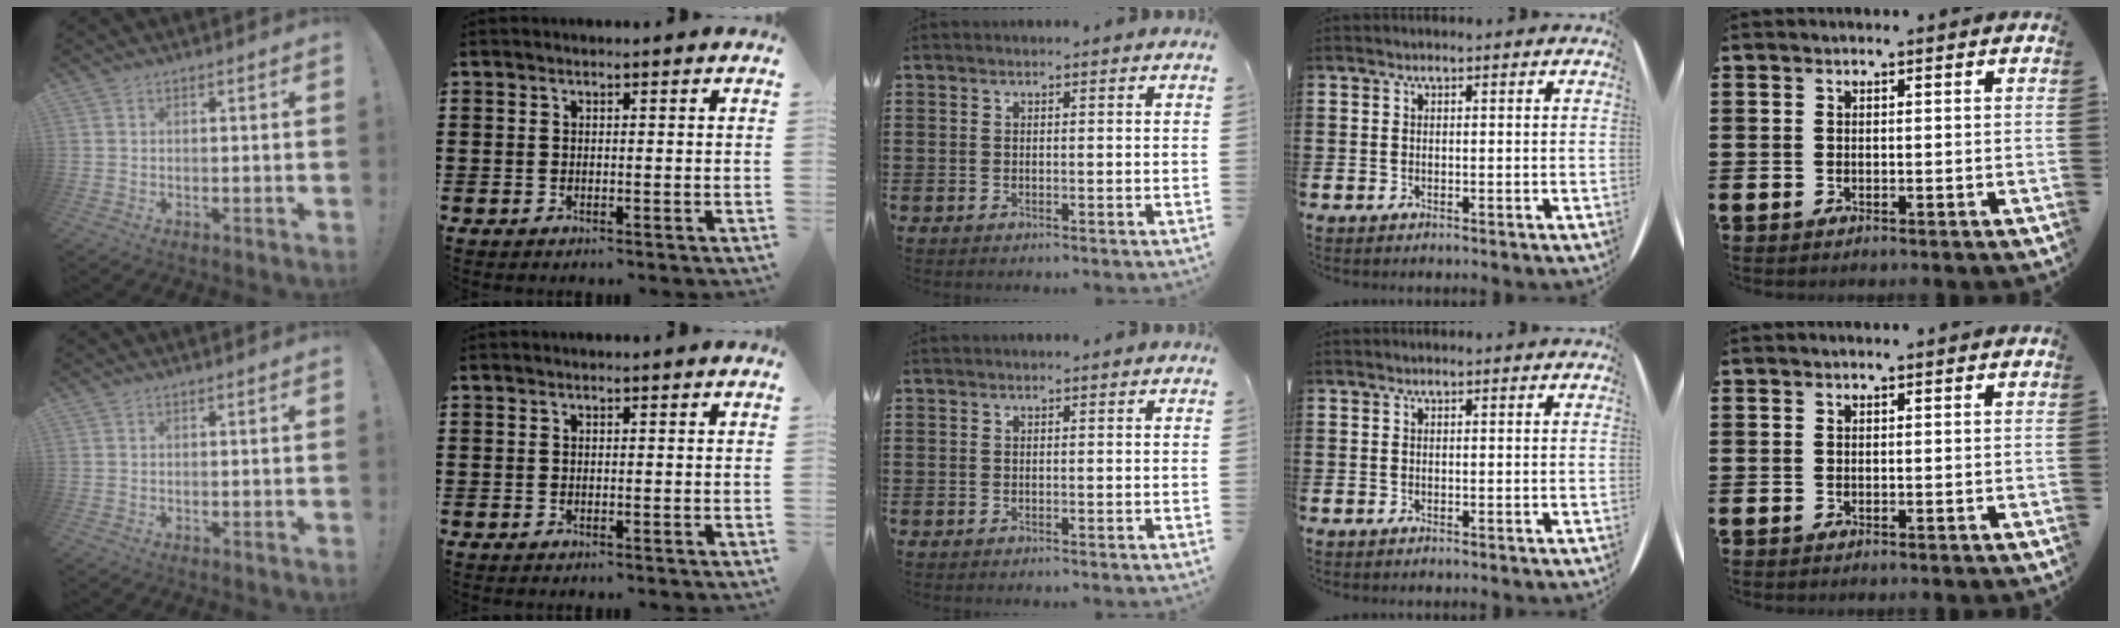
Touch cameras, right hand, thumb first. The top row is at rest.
{}